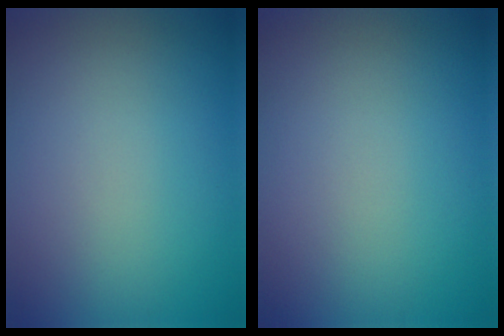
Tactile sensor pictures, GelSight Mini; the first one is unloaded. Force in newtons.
{"total": 0.0}